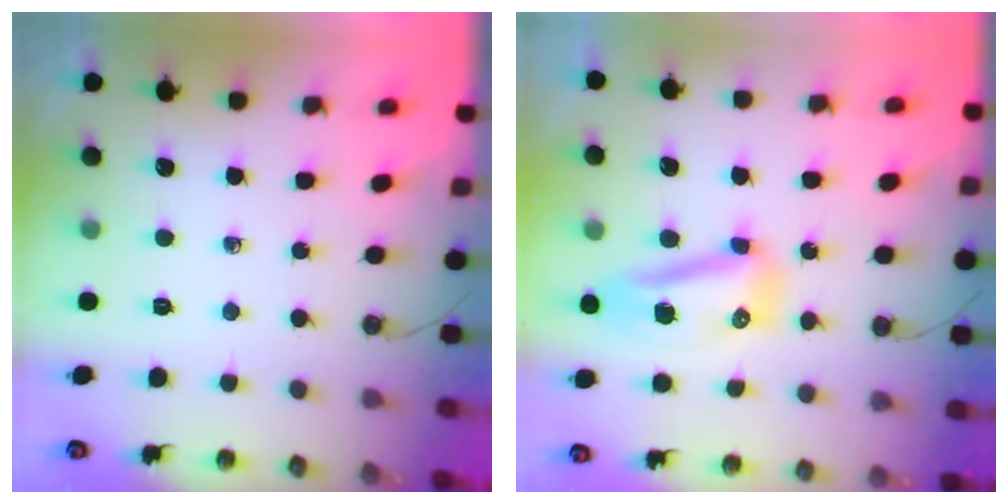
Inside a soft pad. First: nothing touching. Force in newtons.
{"total": 9.5, "press": 9.5, "slide": 1.0}